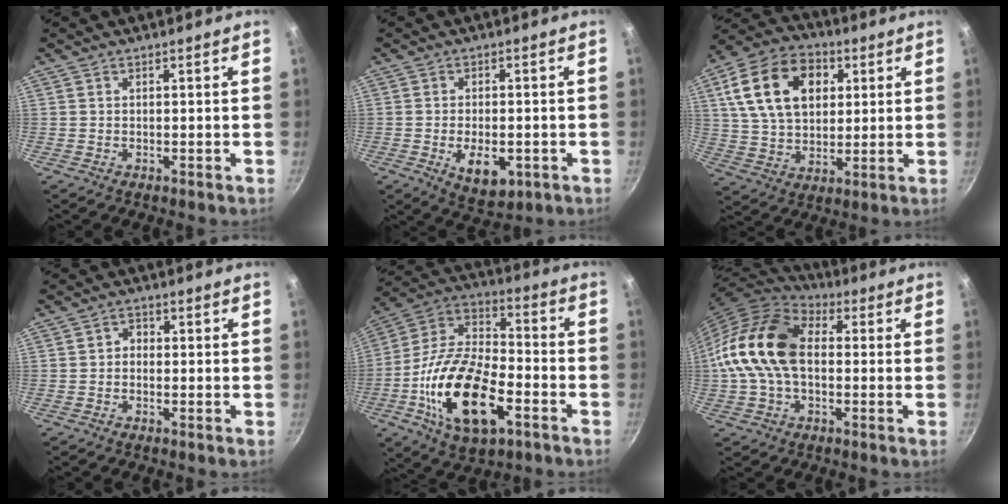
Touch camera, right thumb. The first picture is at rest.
{"total": 8.1, "force": [-2.4, 4.5, 6.3], "torque": [-0.084, 0.000, -0.024]}
{"total": 18.7, "force": [5.6, 12.8, 12.3], "torque": [-0.198, 0.006, 0.091]}
{"total": 2.1, "force": [-0.4, 1.8, 1.0], "torque": [-0.008, 0.010, -0.013]}
{"total": 23.8, "force": [-8.0, 12.3, 18.8], "torque": [-0.346, 0.032, -0.156]}
{"total": 17.5, "force": [0.3, 11.9, 12.9], "torque": [-0.225, 0.037, -0.010]}